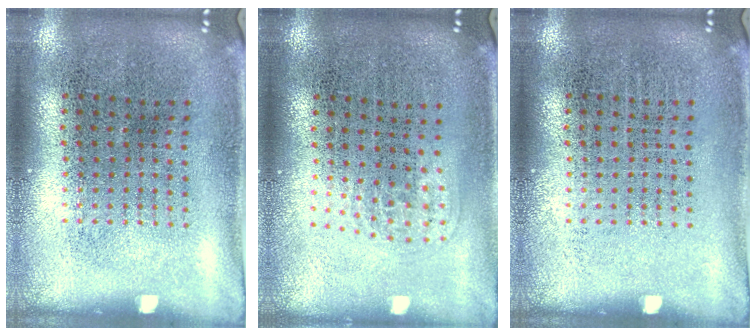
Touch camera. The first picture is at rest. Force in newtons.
{"total": 1.0, "press": 0.7, "slide": 0.7}
{"total": 0.0}